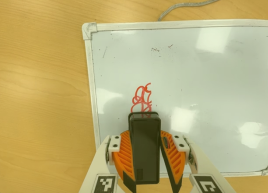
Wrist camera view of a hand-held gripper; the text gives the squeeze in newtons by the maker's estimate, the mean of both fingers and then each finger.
{"total": 8.9, "left": 9.7, "right": 8.1}